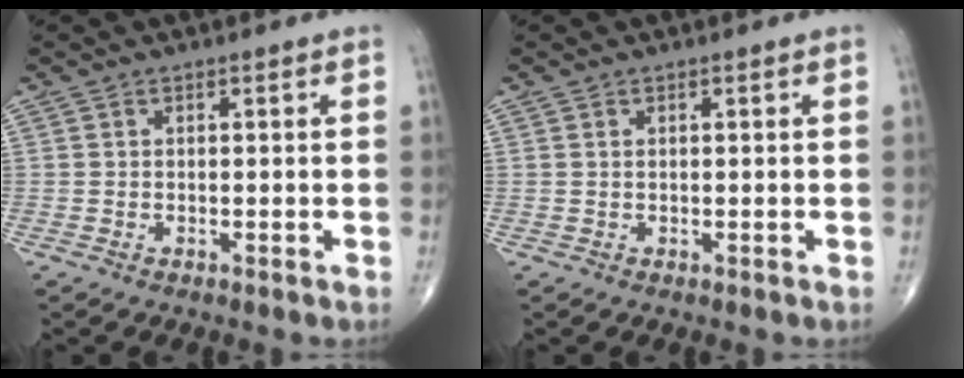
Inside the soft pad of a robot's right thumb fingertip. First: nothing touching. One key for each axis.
{"total": 0.0}